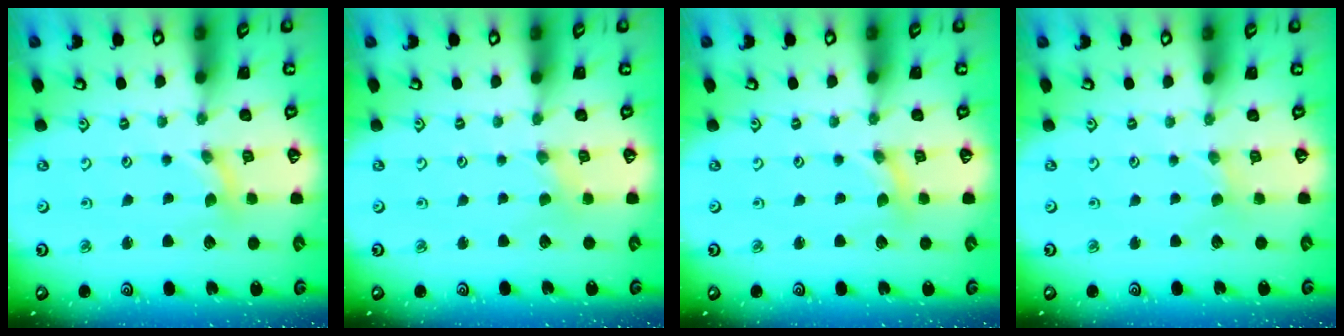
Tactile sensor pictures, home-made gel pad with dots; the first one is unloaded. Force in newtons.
{"total": 0.0}
{"total": 0.0}
{"total": 0.0}